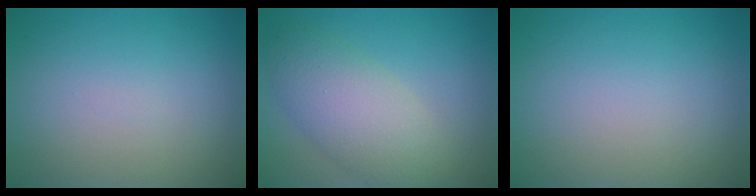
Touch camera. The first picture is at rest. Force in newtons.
{"total": 5.6, "press": 5.6, "slide": 0.1}
{"total": 0.0}